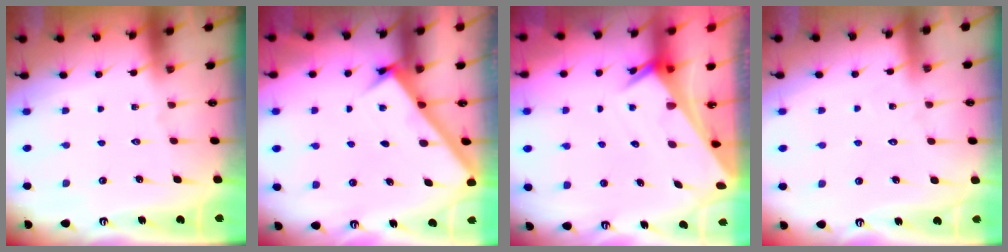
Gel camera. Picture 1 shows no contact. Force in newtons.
{"total": 3.0, "press": 3.0, "slide": 0.2}
{"total": 2.9, "press": 2.9, "slide": 0.2}
{"total": 3.9, "press": 3.8, "slide": 0.4}